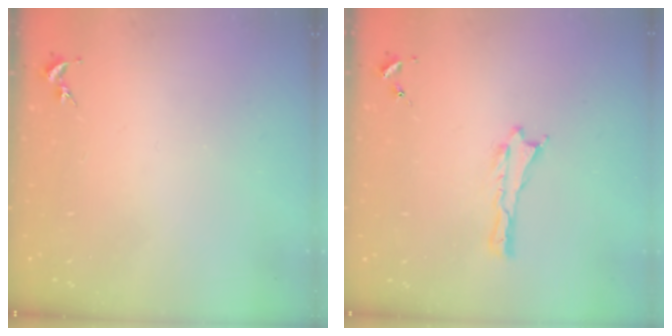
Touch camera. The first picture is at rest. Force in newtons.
{"total": 0.0}